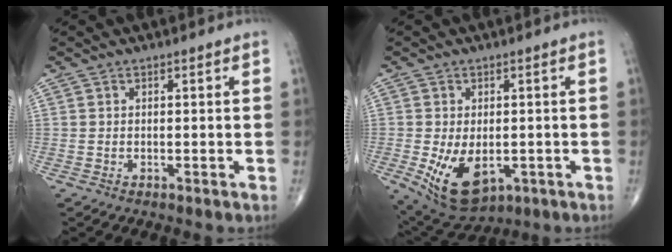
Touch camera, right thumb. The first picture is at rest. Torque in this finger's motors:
{"motor_torque": [-0.06, 0.22, 0.68, 0.44, 0.11]}